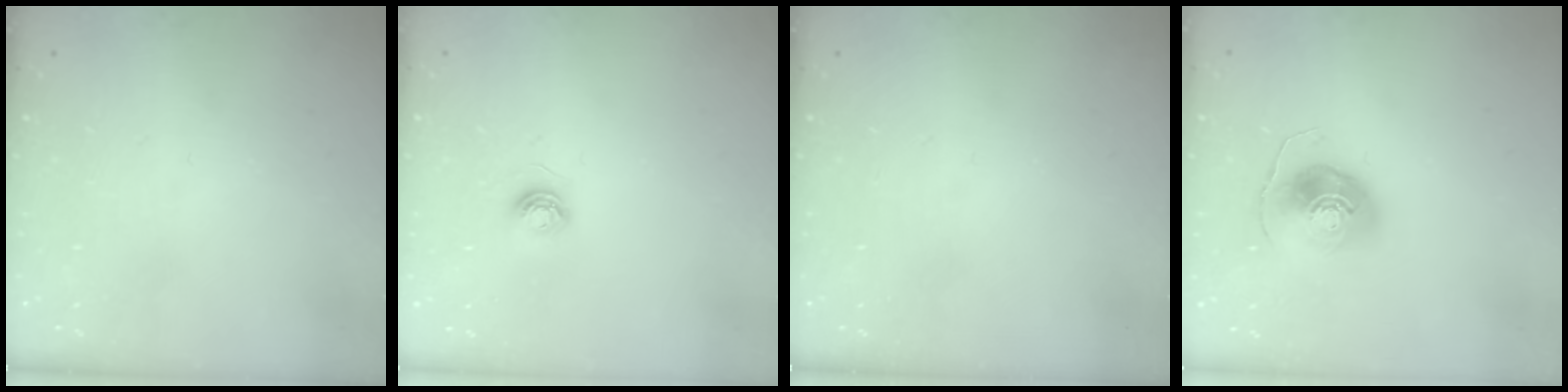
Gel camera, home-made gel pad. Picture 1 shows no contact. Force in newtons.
{"total": 5.0, "press": 4.9, "slide": 0.6}
{"total": 0.0}
{"total": 8.9, "press": 8.9, "slide": 0.8}